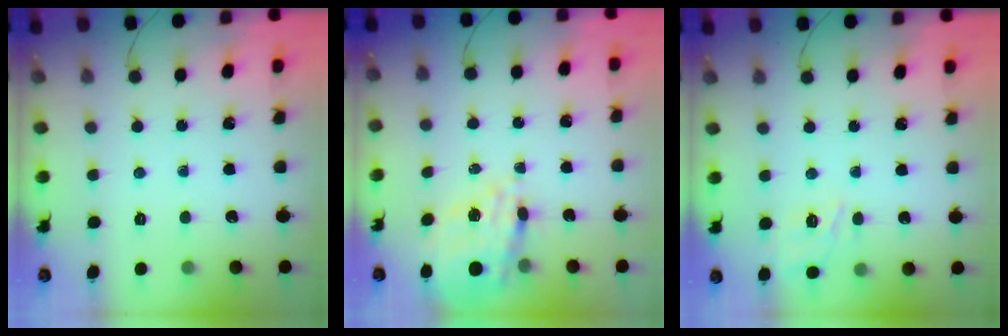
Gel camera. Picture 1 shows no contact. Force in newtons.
{"total": 17.7, "press": 17.4, "slide": 3.3}
{"total": 9.1, "press": 8.9, "slide": 1.6}